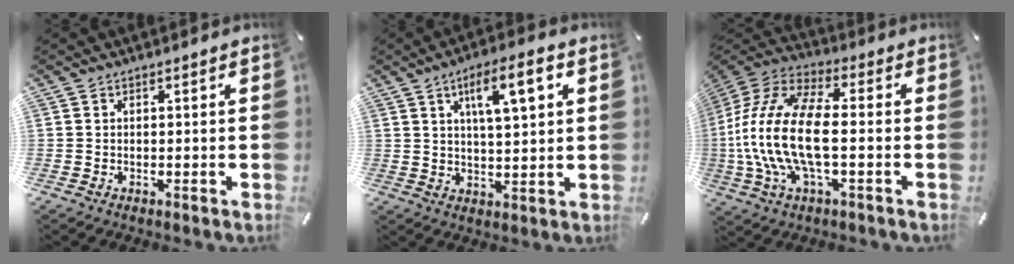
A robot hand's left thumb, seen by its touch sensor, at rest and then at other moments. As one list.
[{"total": 9.7, "force": [4.2, 3.2, 8.1], "torque": [-0.131, -0.004, 0.066]}, {"total": 18.5, "force": [-2.6, 8.7, 16.1], "torque": [-0.352, -0.004, -0.048]}]